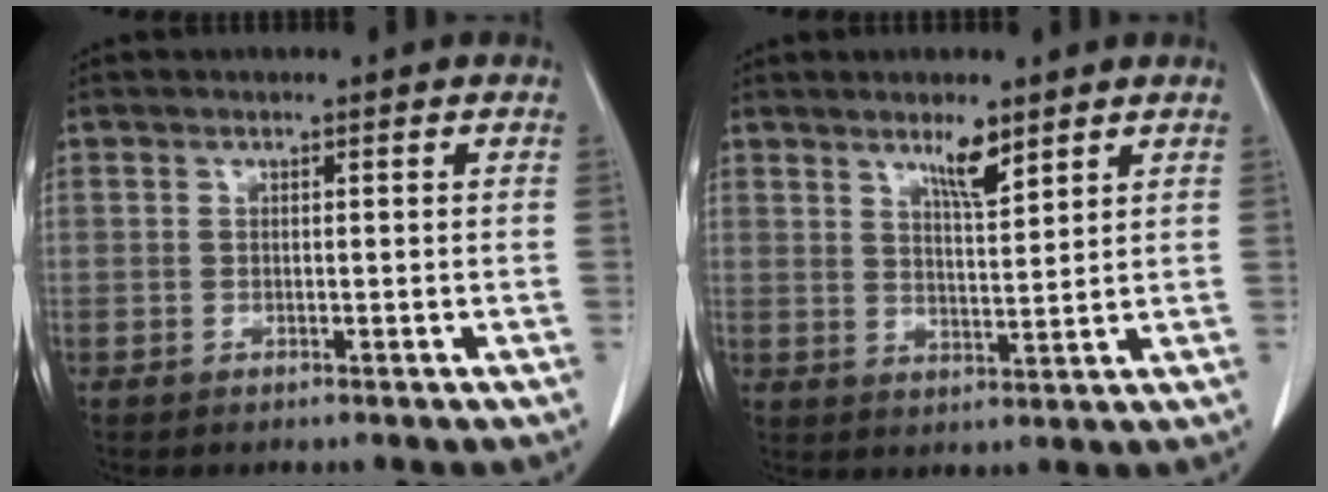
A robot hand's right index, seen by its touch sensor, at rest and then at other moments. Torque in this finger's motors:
{"motor_torque": [0.10, 0.24, 0.02, 0.03]}